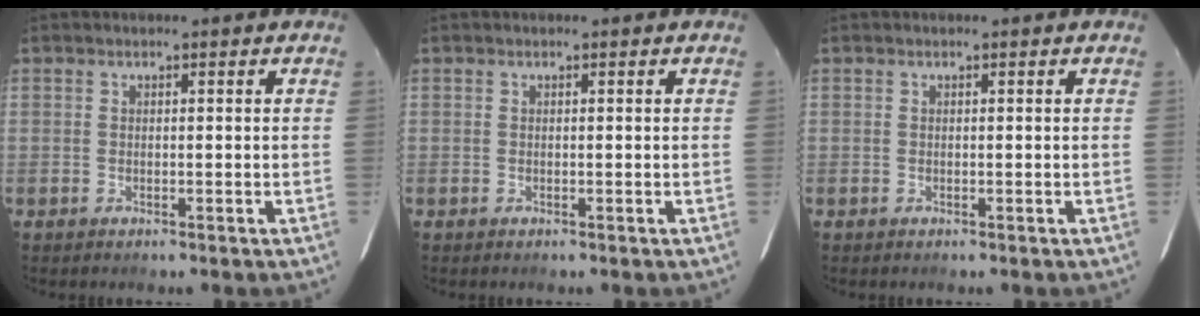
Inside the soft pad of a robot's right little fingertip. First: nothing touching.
{"total": 0.0}
{"total": 0.0}